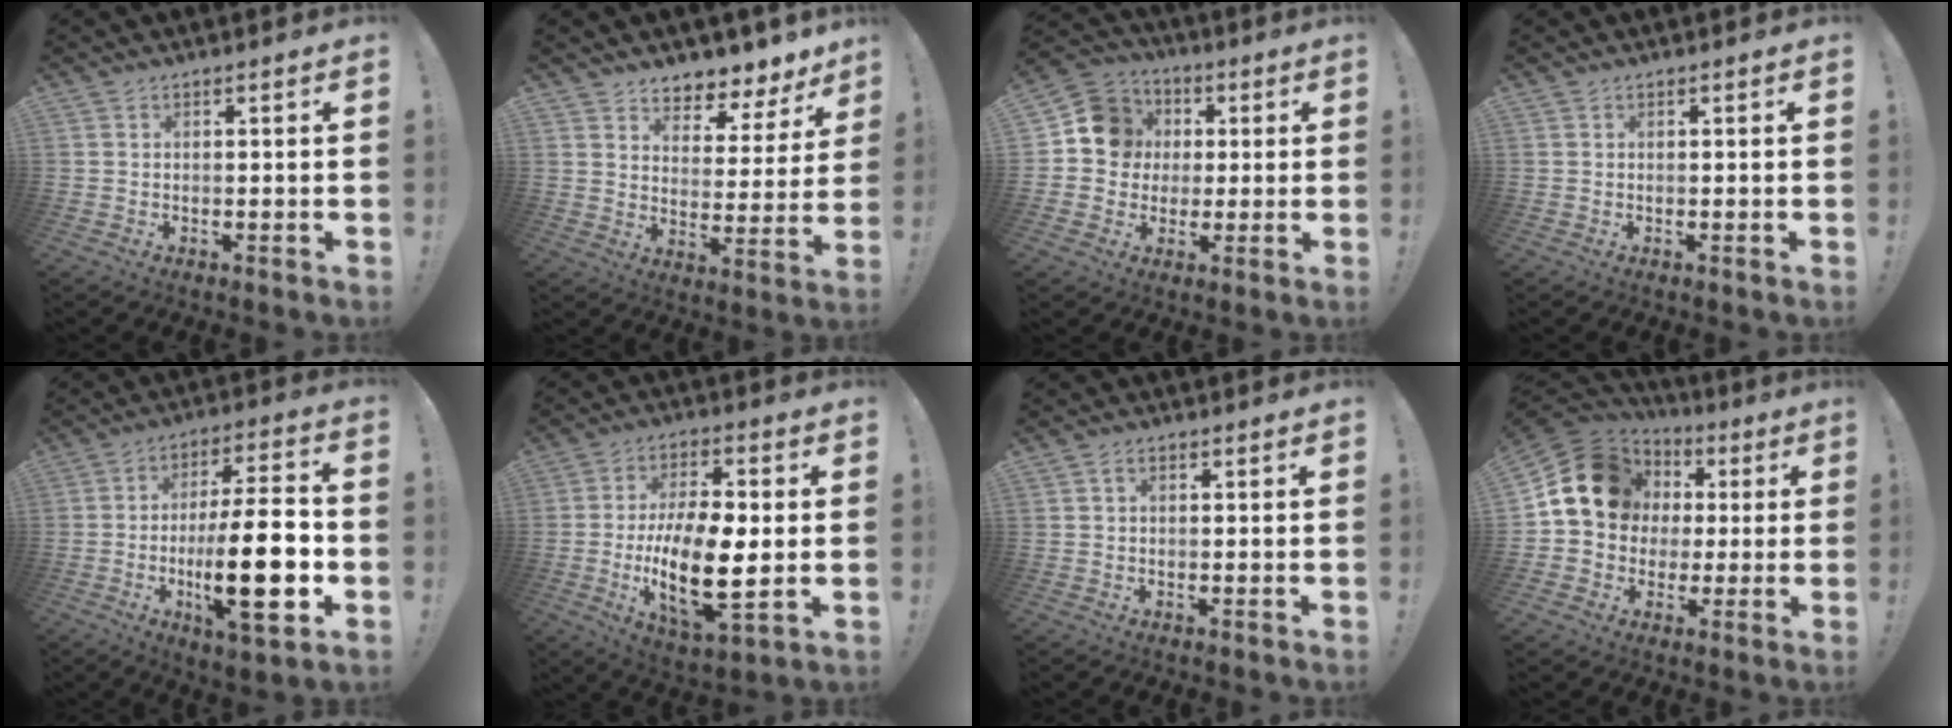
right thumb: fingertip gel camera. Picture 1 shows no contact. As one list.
[{"total": 6.2, "force": [5.2, 2.8, 1.6], "torque": [-0.018, -0.058, 0.095]}, {"total": 12.3, "force": [1.8, 11.4, 4.2], "torque": [-0.044, 0.009, 0.042]}, {"total": 0.0}, {"total": 22.2, "force": [-4.8, 6.3, 20.8], "torque": [-0.333, 0.003, -0.077]}, {"total": 18.7, "force": [-2.5, 7.9, 16.8], "torque": [-0.311, -0.008, -0.040]}, {"total": 1.4, "force": [0.3, 0.9, 1.0], "torque": [-0.012, 0.001, 0.004]}, {"total": 17.3, "force": [3.7, 14.5, 8.7], "torque": [-0.137, 0.001, 0.083]}]